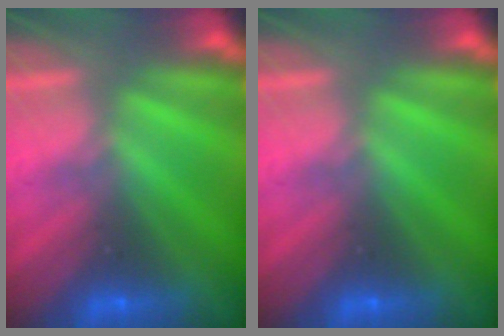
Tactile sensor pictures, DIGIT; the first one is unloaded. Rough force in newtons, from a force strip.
{"total": 0.0}